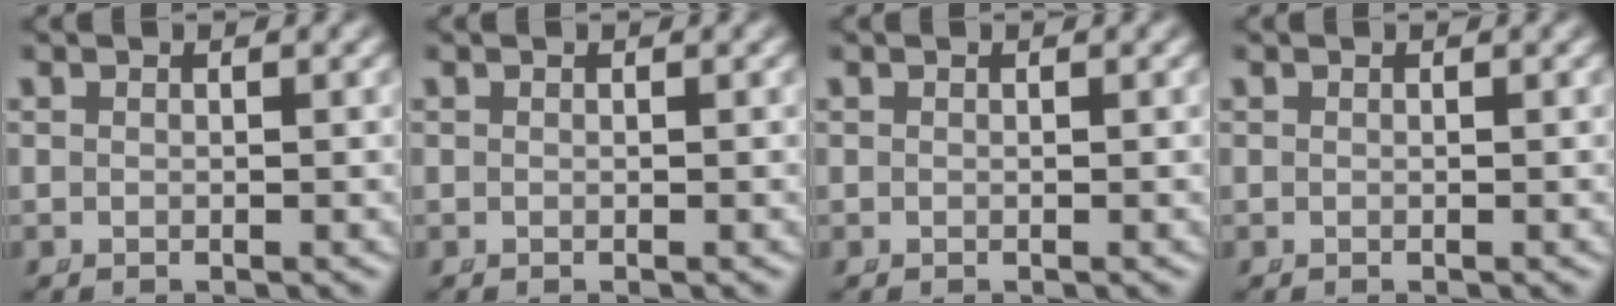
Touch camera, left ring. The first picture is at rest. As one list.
[{"total": 0.0}, {"total": 0.0}, {"total": 0.0}]